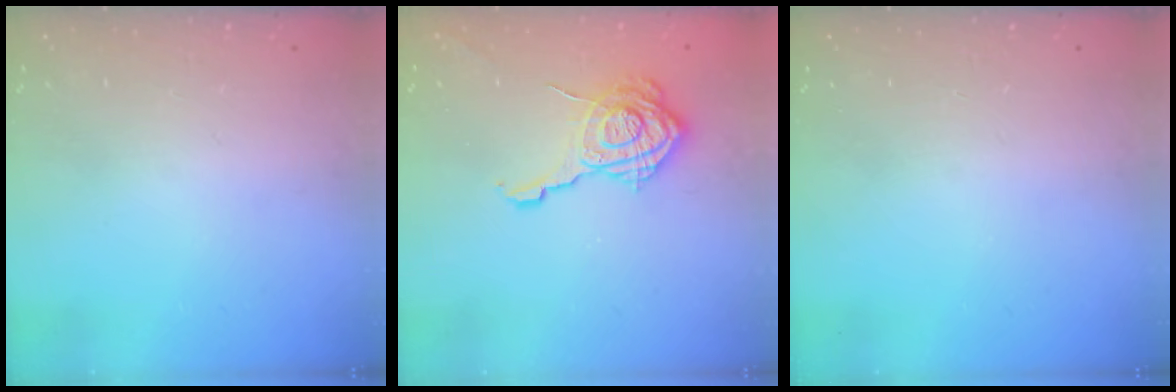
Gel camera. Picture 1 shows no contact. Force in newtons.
{"total": 16.1, "press": 16.1, "slide": 0.5}
{"total": 0.0}